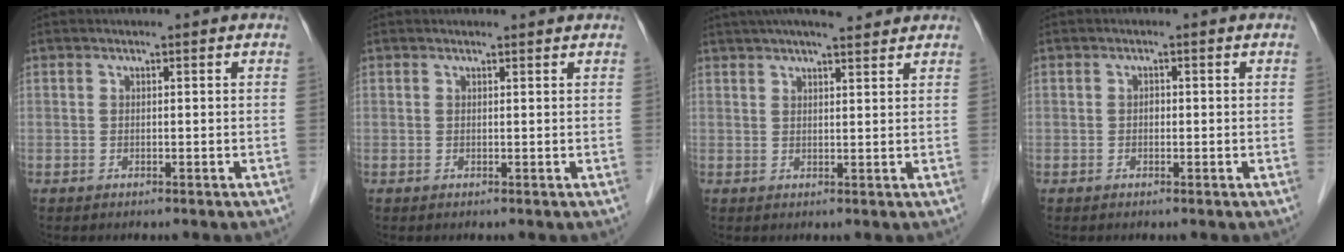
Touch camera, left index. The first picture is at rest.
{"total": 1.5, "force": [1.5, 0.1, 0.1], "torque": [-0.009, 0.004, 0.017]}
{"total": 9.9, "force": [8.5, 1.5, 4.9], "torque": [-0.073, 0.028, 0.118]}
{"total": 0.7, "force": [-0.1, 0.5, 0.5], "torque": [-0.006, 0.002, -0.004]}